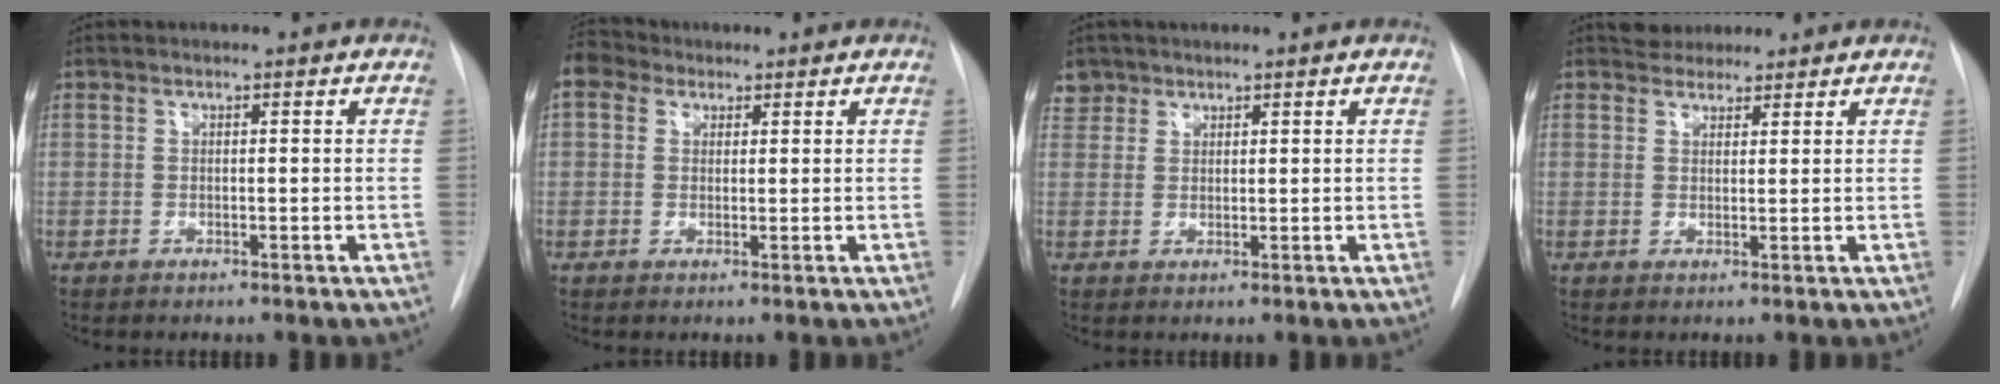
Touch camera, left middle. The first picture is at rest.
{"total": 3.8, "force": [2.2, 2.9, 1.1], "torque": [-0.026, 0.022, 0.042]}
{"total": 2.7, "force": [1.9, 1.8, -0.3], "torque": [0.010, 0.006, 0.034]}
{"total": 3.0, "force": [2.7, 1.3, 0.1], "torque": [-0.004, 0.011, 0.042]}